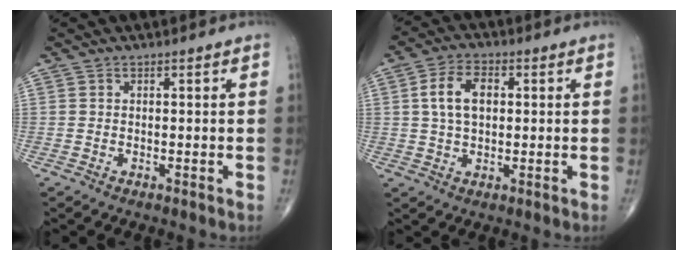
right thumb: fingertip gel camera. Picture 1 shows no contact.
{"total": 7.6, "force": [1.3, 4.6, 5.8], "torque": [-0.099, 0.009, 0.021]}